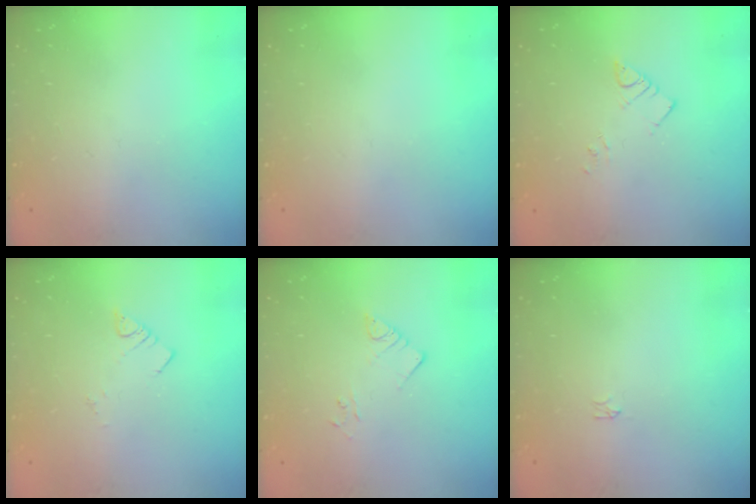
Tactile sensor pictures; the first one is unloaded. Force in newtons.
{"total": 0.0}
{"total": 3.2, "press": 3.2, "slide": 0.4}
{"total": 1.9, "press": 1.9, "slide": 0.1}
{"total": 2.2, "press": 2.2, "slide": 0.2}
{"total": 0.0}